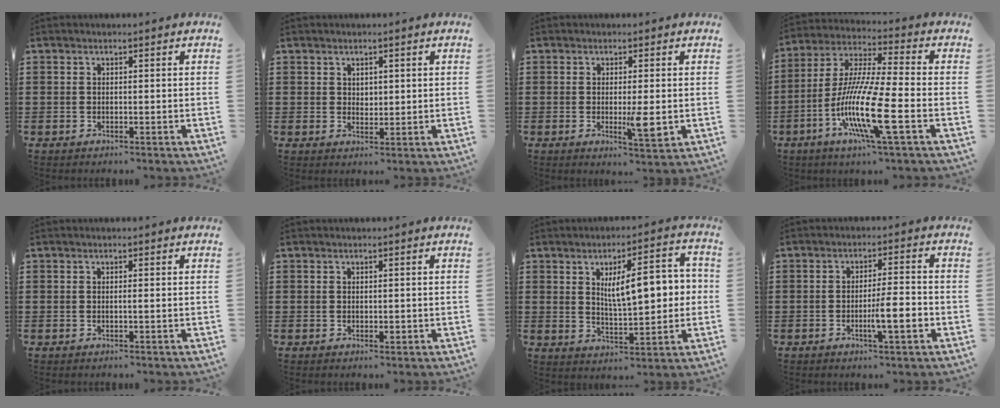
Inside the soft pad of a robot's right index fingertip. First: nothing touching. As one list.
[{"total": 1.5, "force": [1.0, 1.1, 0.5], "torque": [-0.012, 0.006, 0.018]}, {"total": 4.9, "force": [-0.8, 0.8, 4.8], "torque": [-0.089, -0.010, -0.014]}, {"total": 15.0, "force": [-5.9, 1.9, 13.6], "torque": [-0.293, -0.011, -0.117]}, {"total": 0.5, "force": [-0.1, -0.1, 0.5], "torque": [-0.010, -0.002, -0.001]}, {"total": 0.7, "force": [-0.1, 0.4, 0.6], "torque": [-0.010, 0.000, -0.002]}, {"total": 9.1, "force": [1.6, 3.3, 8.3], "torque": [-0.127, -0.002, 0.018]}, {"total": 6.1, "force": [-1.9, 0.7, 5.7], "torque": [-0.093, -0.003, -0.032]}]